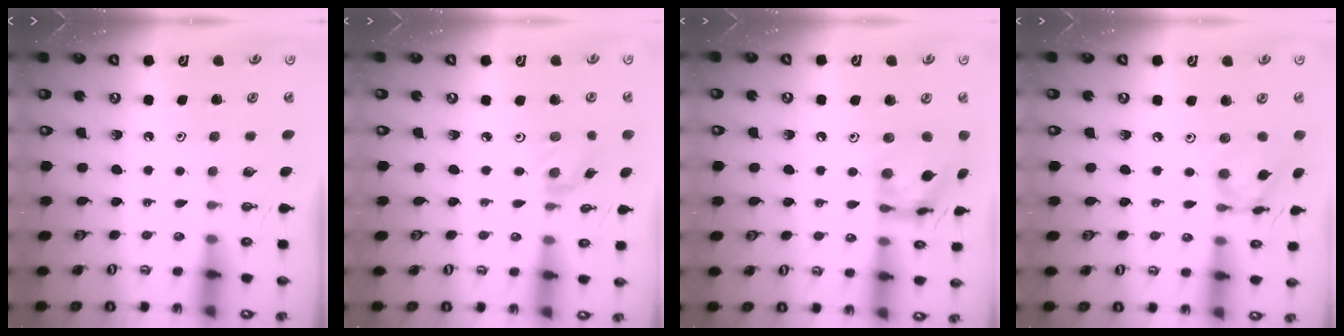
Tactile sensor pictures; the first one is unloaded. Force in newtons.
{"total": 0.8, "press": 0.6, "slide": 0.5}
{"total": 13.0, "press": 13.0, "slide": 1.2}
{"total": 11.4, "press": 11.4, "slide": 0.9}